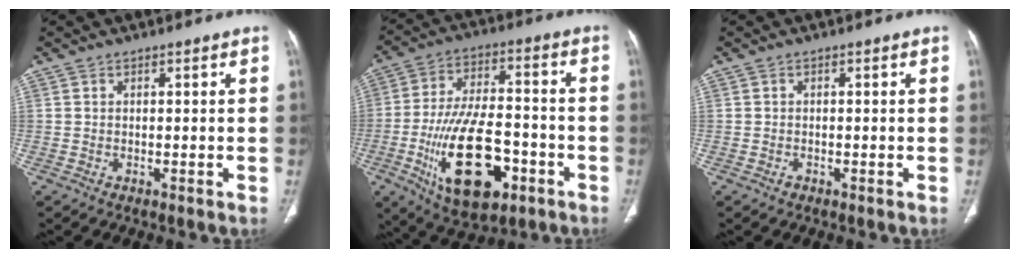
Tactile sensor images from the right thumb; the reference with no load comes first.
{"total": 19.8, "force": [-7.3, 9.8, 15.6], "torque": [-0.260, 0.027, -0.110]}
{"total": 0.6, "force": [-0.3, 0.4, 0.2], "torque": [0.002, 0.003, -0.006]}